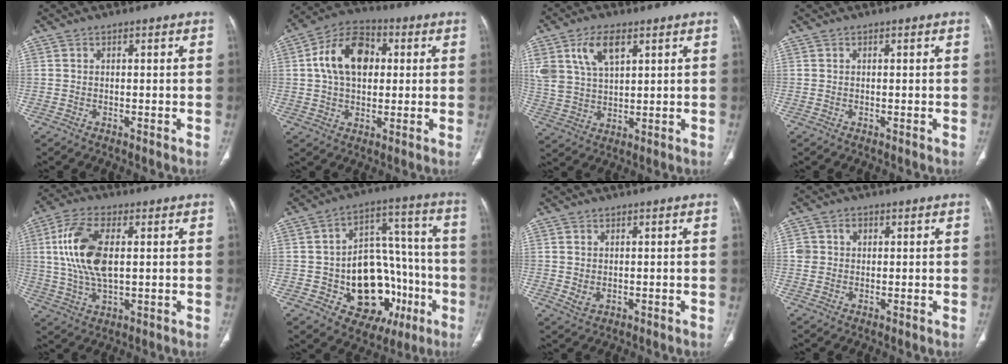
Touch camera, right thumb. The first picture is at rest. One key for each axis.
{"total": 13.4, "fx": 2.4, "fy": 9.0, "fz": 9.7, "tx": -0.152, "ty": 0.018, "tz": 0.031}
{"total": 10.0, "fx": 4.8, "fy": 5.4, "fz": 7.0, "tx": -0.130, "ty": -0.013, "tz": 0.100}
{"total": 0.0}
{"total": 13.7, "fx": 2.2, "fy": 6.6, "fz": 11.7, "tx": -0.247, "ty": 0.002, "tz": 0.044}
{"total": 22.8, "fx": -6.6, "fy": 15.3, "fz": 15.6, "tx": -0.169, "ty": 0.049, "tz": -0.074}
{"total": 2.3, "fx": 0.0, "fy": 1.6, "fz": 1.6, "tx": -0.034, "ty": -0.006, "tz": 0.010}
{"total": 3.3, "fx": 0.9, "fy": 2.9, "fz": 1.2, "tx": -0.005, "ty": 0.001, "tz": 0.017}